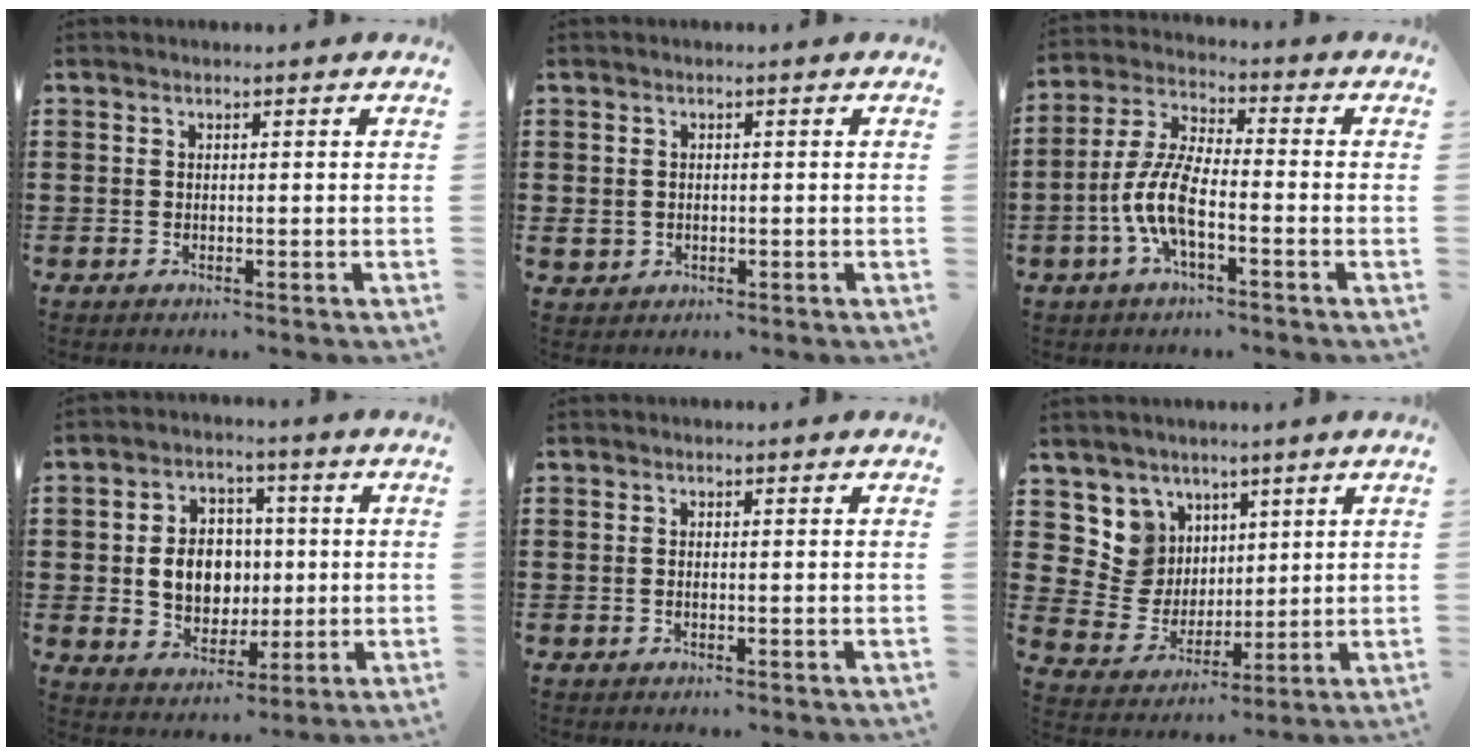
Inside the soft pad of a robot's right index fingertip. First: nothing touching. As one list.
[{"total": 1.3, "force": [-0.1, 1.2, 0.4], "torque": [-0.012, 0.006, -0.003]}, {"total": 7.8, "force": [-3.0, 2.5, 6.8], "torque": [-0.170, -0.012, -0.065]}, {"total": 7.7, "force": [0.1, 6.4, 4.4], "torque": [-0.077, 0.012, -0.001]}, {"total": 0.0}, {"total": 7.6, "force": [3.9, 6.5, 0.3], "torque": [-0.045, -0.026, 0.078]}]